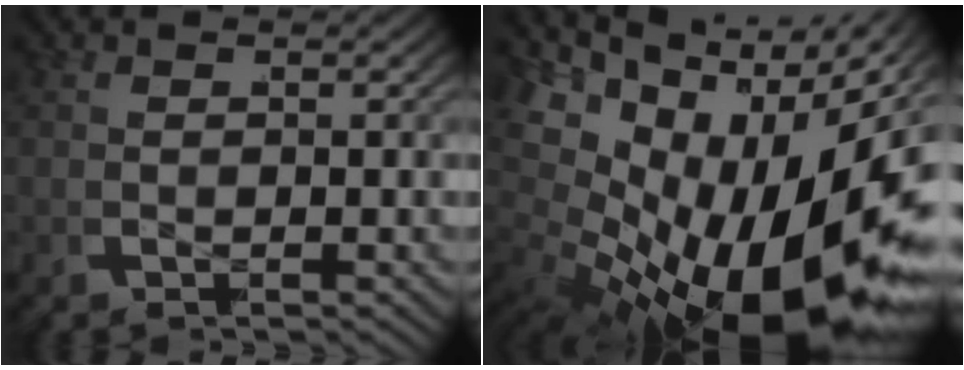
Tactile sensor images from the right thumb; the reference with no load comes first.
{"total": 20.9, "force": [-2.3, 12.9, 16.2], "torque": [-0.298, -0.034, -0.020]}